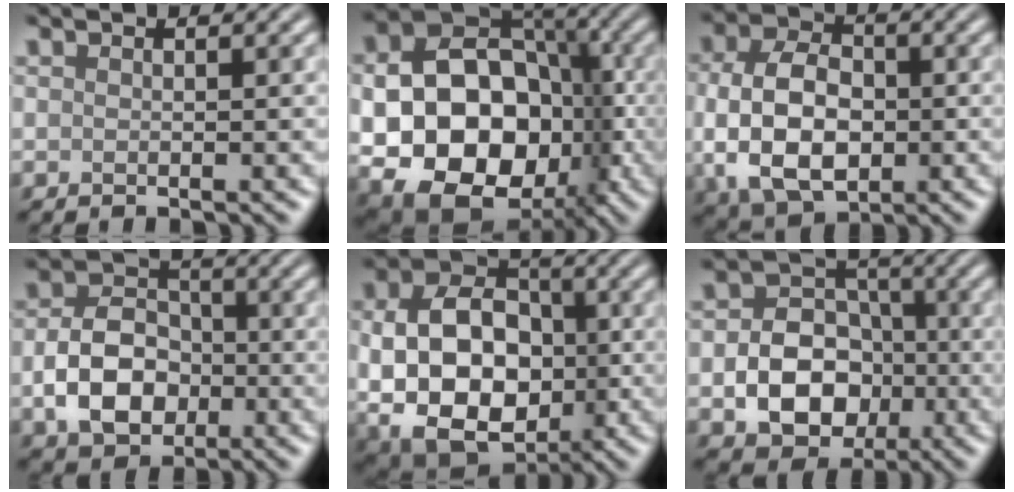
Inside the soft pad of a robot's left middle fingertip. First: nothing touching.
{"total": 17.9, "force": [-3.0, 14.1, 10.7], "torque": [-0.159, -0.037, -0.045]}
{"total": 8.8, "force": [-1.1, 5.8, 6.5], "torque": [-0.137, -0.006, -0.025]}
{"total": 6.2, "force": [-1.6, 4.5, 3.9], "torque": [-0.073, 0.002, -0.033]}
{"total": 12.7, "force": [-1.1, 9.0, 8.9], "torque": [-0.155, -0.015, -0.017]}
{"total": 7.2, "force": [-1.9, 5.6, 4.1], "torque": [-0.064, -0.007, -0.029]}